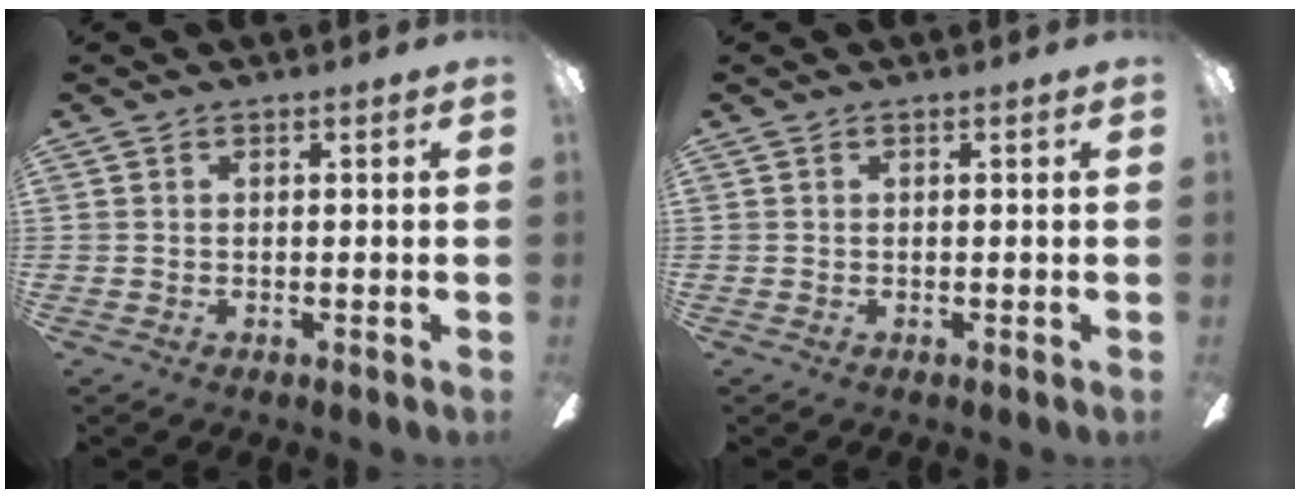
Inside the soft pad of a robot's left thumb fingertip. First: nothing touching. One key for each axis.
{"total": 0.0}